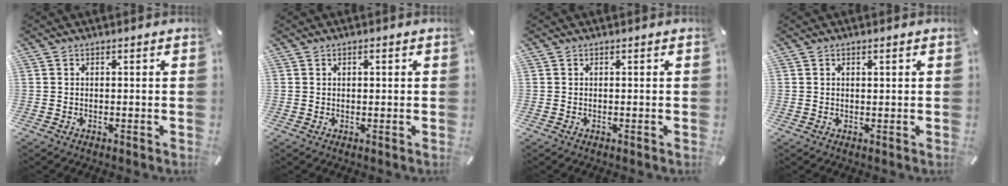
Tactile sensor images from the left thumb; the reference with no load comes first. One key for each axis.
{"total": 0.8, "fx": 0.2, "fy": 0.5, "fz": 0.5, "tx": -0.011, "ty": 0.003, "tz": 0.004}
{"total": 0.0}
{"total": 0.8, "fx": 0.4, "fy": 0.2, "fz": 0.6, "tx": -0.012, "ty": 0.001, "tz": 0.006}